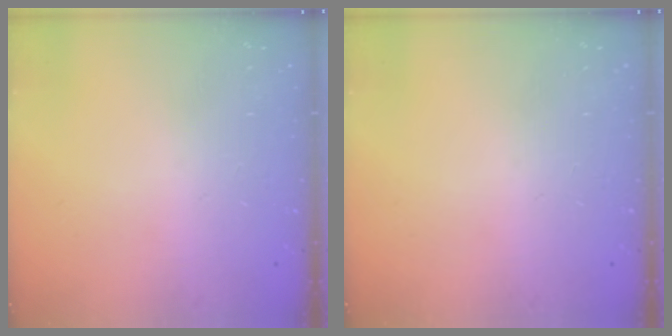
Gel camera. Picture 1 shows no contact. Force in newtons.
{"total": 0.0}